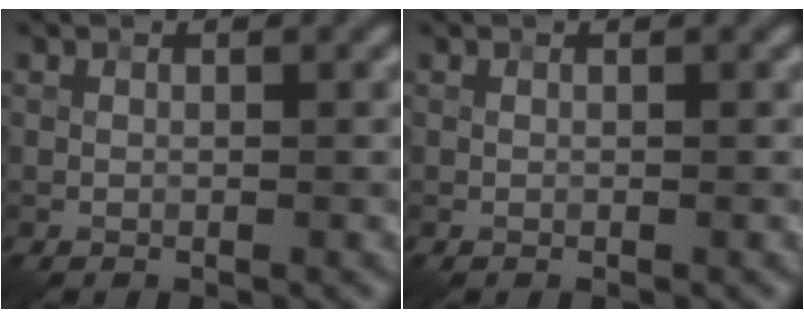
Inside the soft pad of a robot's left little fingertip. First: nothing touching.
{"total": 0.0}